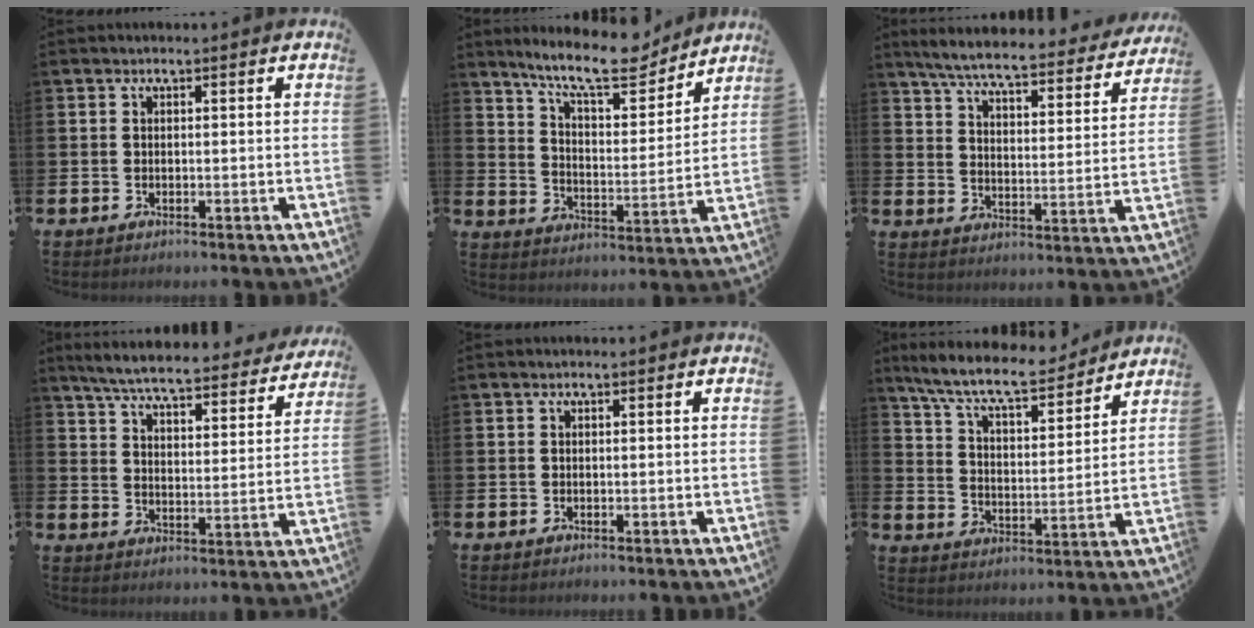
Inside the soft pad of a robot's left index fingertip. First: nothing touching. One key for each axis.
{"total": 11.3, "fx": 10.0, "fy": 2.3, "fz": 4.6, "tx": -0.106, "ty": -0.056, "tz": 0.177}
{"total": 6.7, "fx": 6.1, "fy": 0.7, "fz": 2.9, "tx": -0.076, "ty": -0.045, "tz": 0.098}
{"total": 6.4, "fx": 5.9, "fy": 0.7, "fz": 2.4, "tx": -0.066, "ty": -0.044, "tz": 0.096}
{"total": 0.0}
{"total": 9.4, "fx": 8.6, "fy": 1.7, "fz": 3.4, "tx": -0.100, "ty": -0.052, "tz": 0.150}